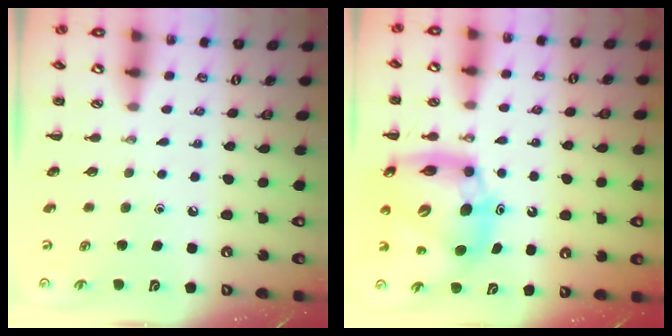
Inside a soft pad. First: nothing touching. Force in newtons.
{"total": 15.5, "press": 14.8, "slide": 4.5}